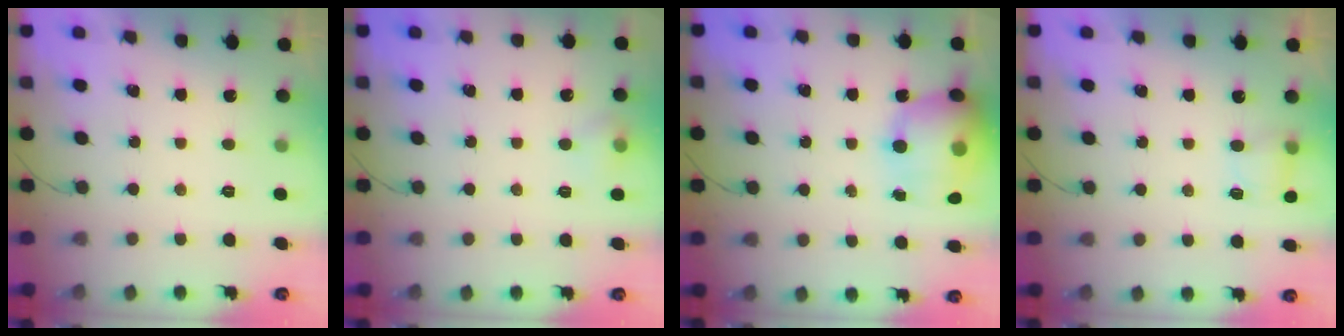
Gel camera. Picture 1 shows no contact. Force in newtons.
{"total": 5.4, "press": 5.2, "slide": 1.4}
{"total": 19.8, "press": 19.5, "slide": 3.8}
{"total": 5.3, "press": 5.1, "slide": 1.3}